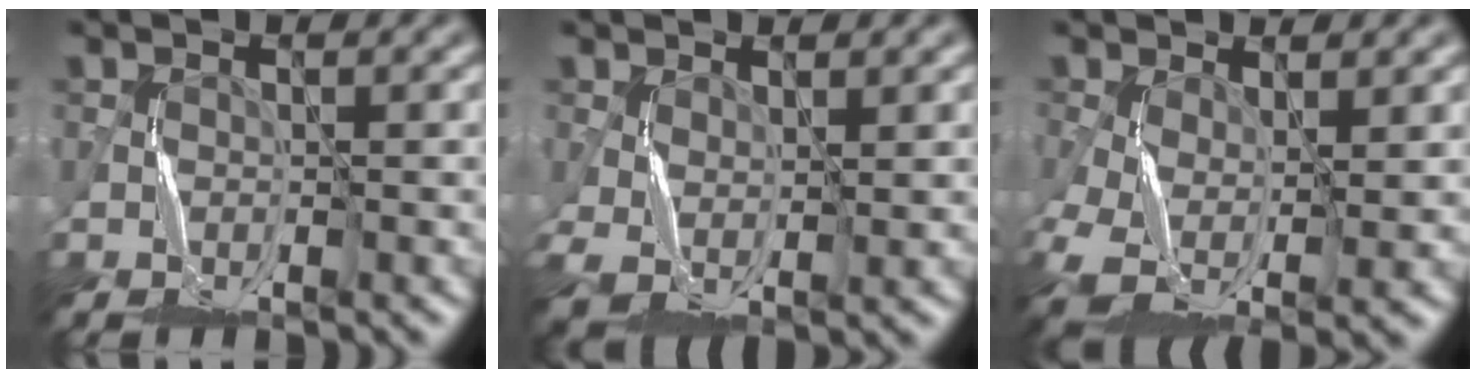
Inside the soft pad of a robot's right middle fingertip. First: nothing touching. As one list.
[{"total": 3.1, "force": [0.5, 1.8, 2.5], "torque": [-0.073, 0.000, 0.011]}, {"total": 7.1, "force": [-2.0, 3.7, 5.7], "torque": [-0.129, -0.017, -0.036]}]